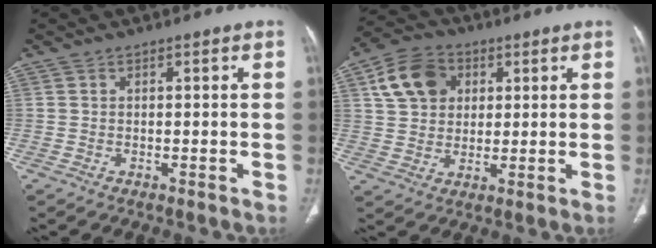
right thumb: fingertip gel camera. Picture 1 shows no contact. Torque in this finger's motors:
{"motor_torque": [-0.63, 0.74, 0.11, -0.02, 0.05]}